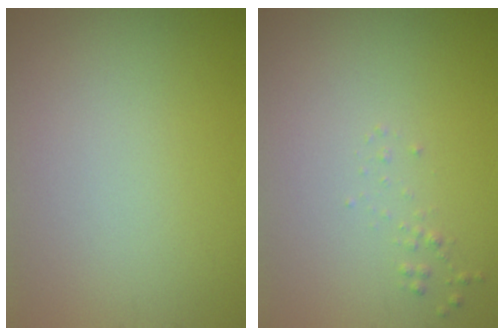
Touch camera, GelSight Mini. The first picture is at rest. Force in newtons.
{"total": 0.6, "press": 0.6, "slide": 0.0}